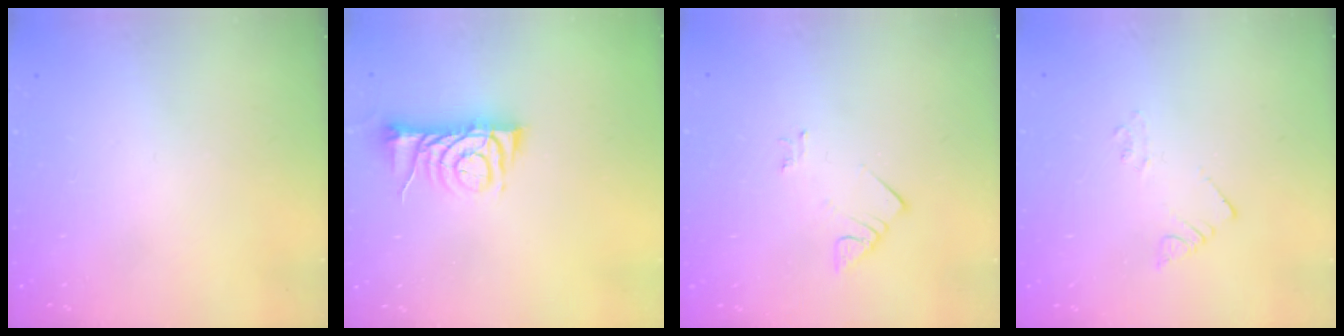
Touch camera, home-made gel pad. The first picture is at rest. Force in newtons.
{"total": 7.4, "press": 7.3, "slide": 0.4}
{"total": 2.8, "press": 2.8, "slide": 0.3}
{"total": 1.9, "press": 1.9, "slide": 0.1}